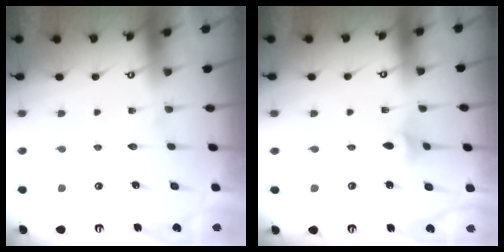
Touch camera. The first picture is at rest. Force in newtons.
{"total": 3.2, "press": 3.1, "slide": 0.6}